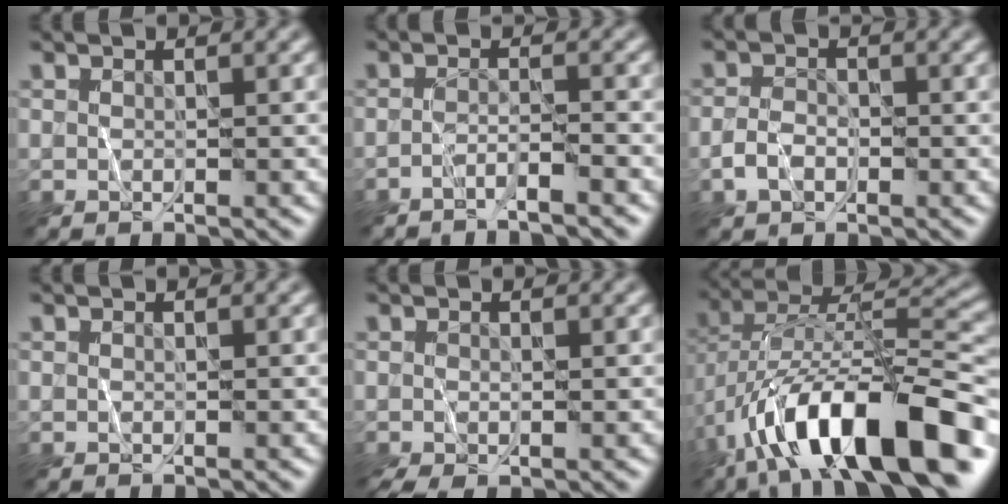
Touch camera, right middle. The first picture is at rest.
{"total": 1.8, "force": [-1.5, -0.2, 1.0], "torque": [-0.013, 0.004, -0.036]}
{"total": 1.7, "force": [-0.9, 1.1, 0.9], "torque": [-0.018, 0.004, -0.020]}
{"total": 0.0}
{"total": 1.5, "force": [-0.6, 0.6, 1.2], "torque": [-0.029, -0.008, -0.011]}
{"total": 14.8, "force": [-7.2, 5.9, 11.4], "torque": [-0.193, 0.018, -0.123]}